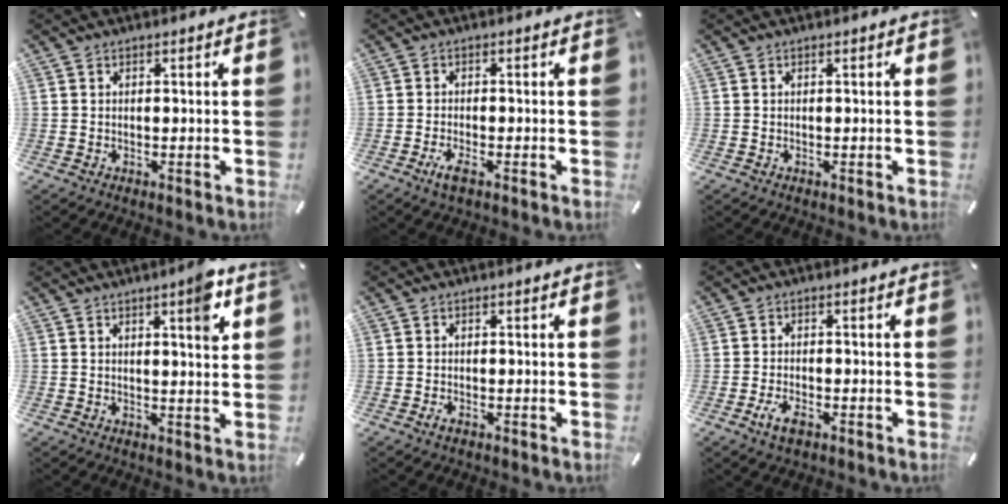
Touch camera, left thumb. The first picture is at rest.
{"total": 2.9, "force": [-1.6, 0.9, 2.3], "torque": [-0.050, 0.000, -0.031]}
{"total": 0.0}
{"total": 6.4, "force": [3.0, 1.1, 5.5], "torque": [-0.074, -0.016, 0.041]}
{"total": 1.2, "force": [-0.7, 0.5, 0.8], "torque": [-0.015, 0.002, -0.014]}
{"total": 3.8, "force": [-2.1, 1.8, 2.6], "torque": [-0.060, 0.003, -0.040]}